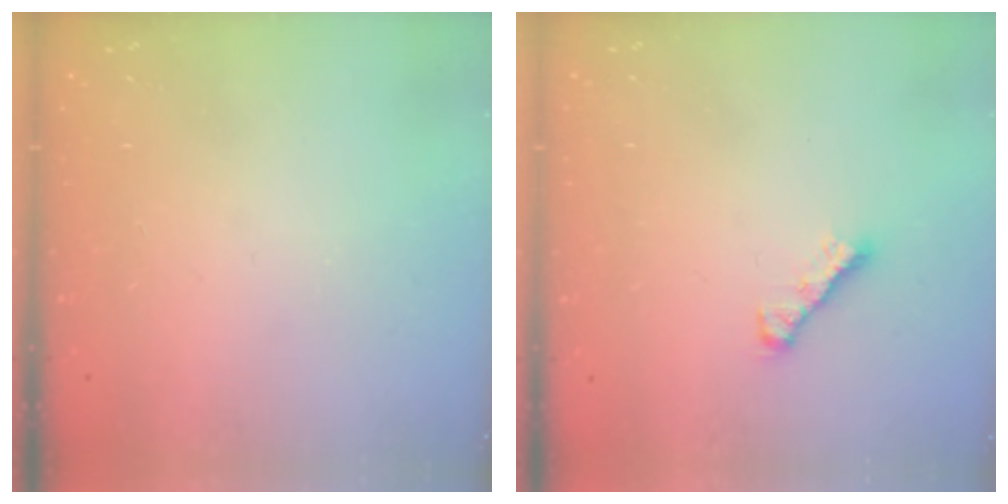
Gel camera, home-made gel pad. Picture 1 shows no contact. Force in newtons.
{"total": 3.5, "press": 3.4, "slide": 0.7}